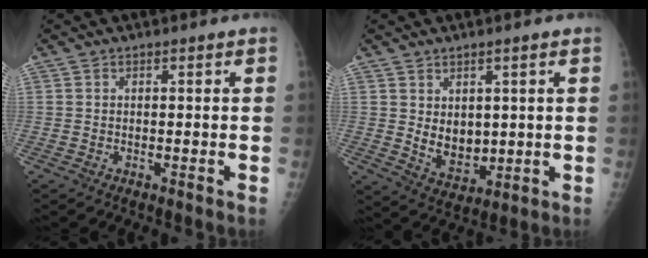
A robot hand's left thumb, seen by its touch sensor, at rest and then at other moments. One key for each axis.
{"total": 6.9, "fx": 1.1, "fy": 4.8, "fz": 4.9, "tx": -0.052, "ty": -0.021, "tz": 0.037}